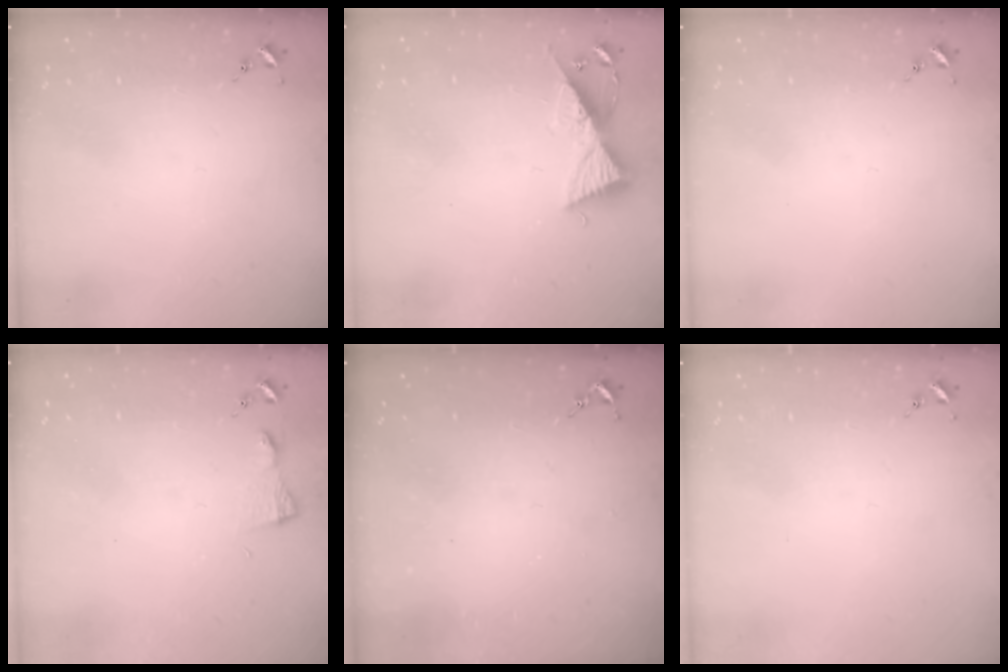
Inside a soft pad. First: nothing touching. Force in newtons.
{"total": 9.8, "press": 9.8, "slide": 0.2}
{"total": 0.0}
{"total": 4.2, "press": 4.2, "slide": 0.5}
{"total": 2.6, "press": 2.5, "slide": 0.3}
{"total": 0.0}